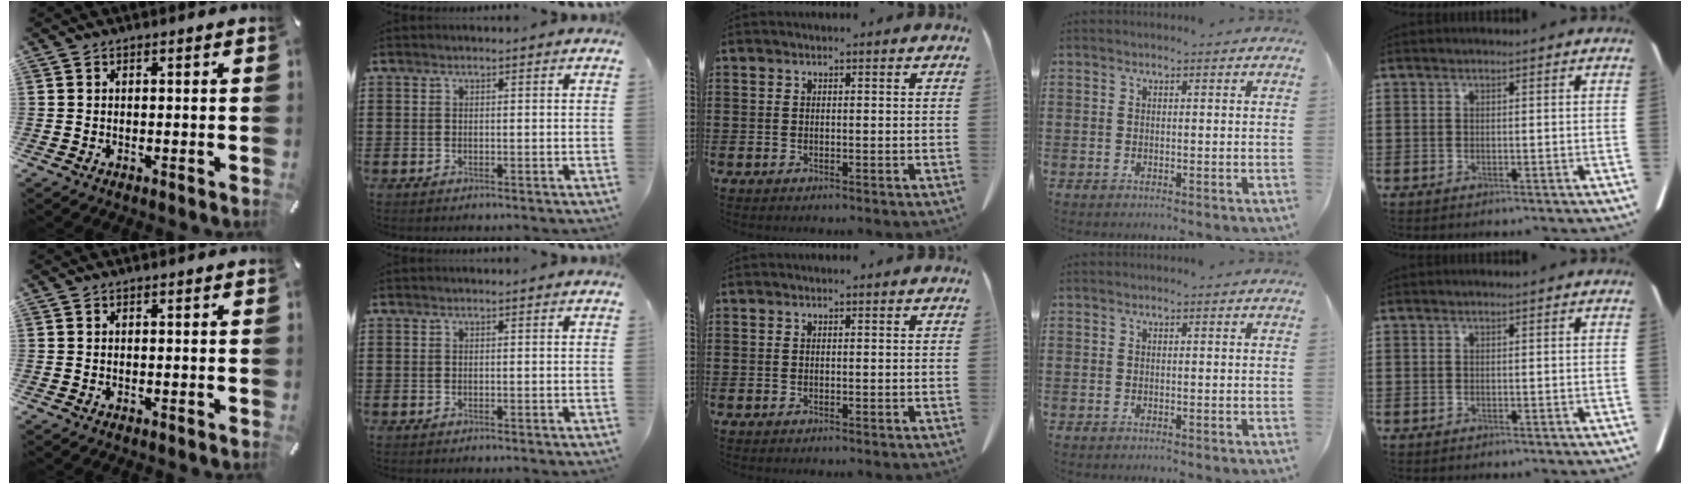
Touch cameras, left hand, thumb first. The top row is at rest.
{}